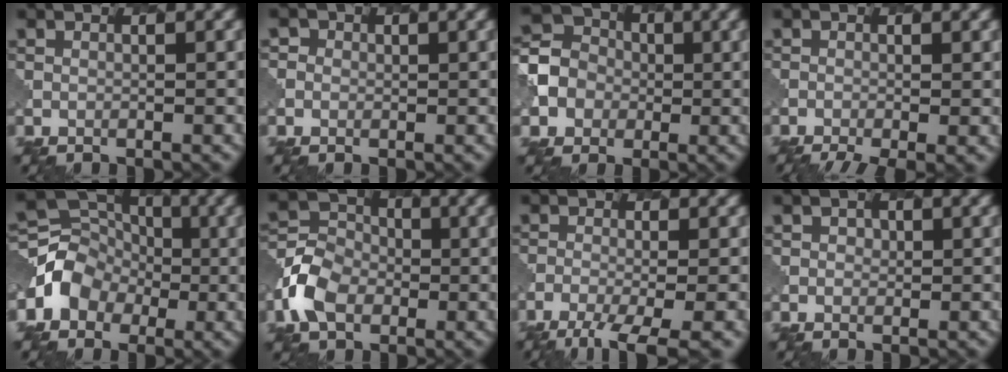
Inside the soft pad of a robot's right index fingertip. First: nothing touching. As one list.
[{"total": 1.7, "force": [0.0, 1.7, 0.1], "torque": [0.011, 0.005, -0.008]}, {"total": 4.7, "force": [-0.5, 4.4, 1.5], "torque": [-0.034, 0.005, -0.016]}, {"total": 3.7, "force": [-2.2, 1.2, 2.8], "torque": [-0.044, -0.012, -0.027]}, {"total": 4.3, "force": [-1.2, 3.9, 1.3], "torque": [-0.019, 0.004, -0.030]}, {"total": 5.4, "force": [-1.9, 4.2, 2.9], "torque": [-0.066, 0.002, -0.044]}, {"total": 5.3, "force": [-3.5, 1.3, 3.9], "torque": [-0.064, -0.013, -0.064]}, {"total": 0.8, "force": [0.4, 0.7, 0.1], "torque": [0.000, -0.004, 0.009]}]